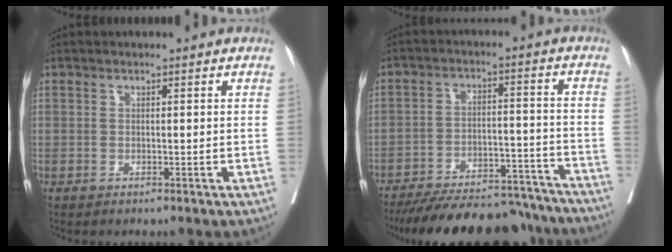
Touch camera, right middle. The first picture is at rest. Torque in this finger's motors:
{"motor_torque": [1.05, -1.09, 0.44, 0.10]}